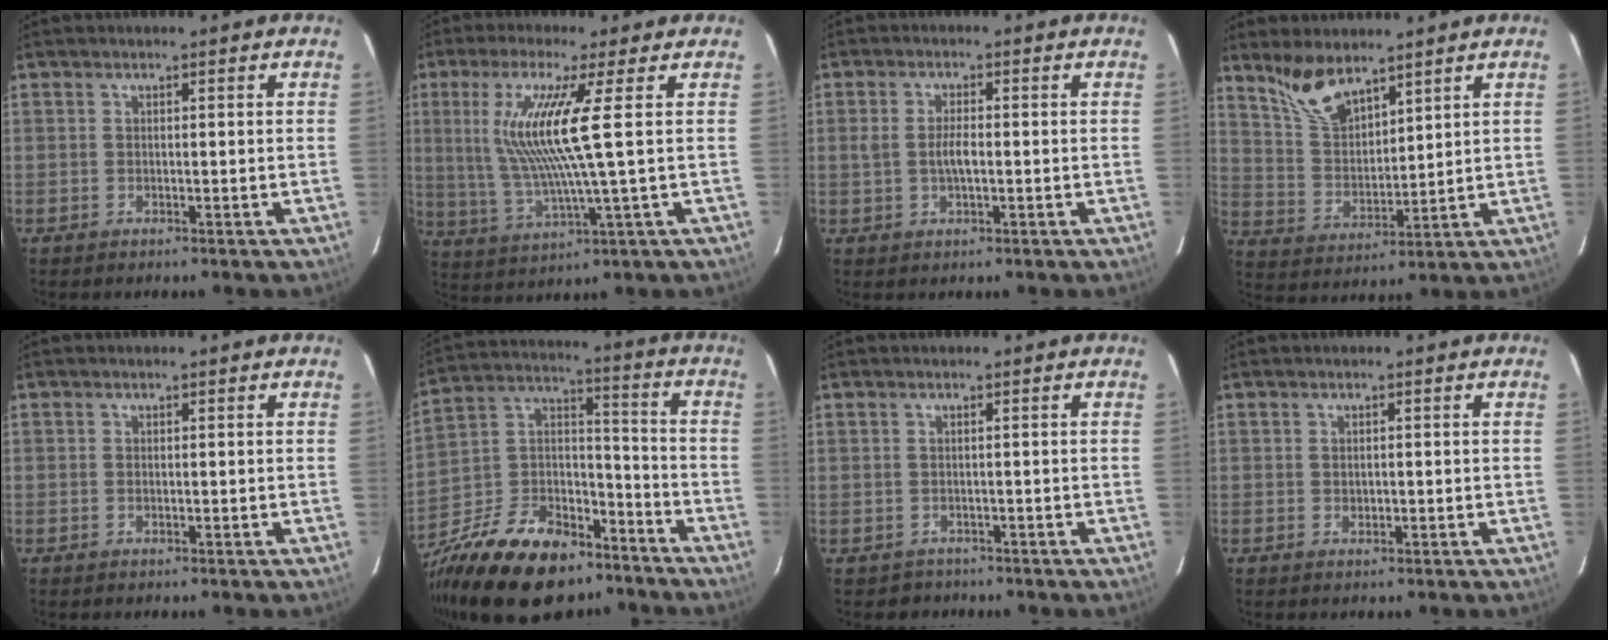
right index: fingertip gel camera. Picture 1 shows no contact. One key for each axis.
{"total": 12.0, "fx": 2.5, "fy": -0.9, "fz": 11.7, "tx": -0.227, "ty": -0.013, "tz": 0.060}
{"total": 3.3, "fx": -0.3, "fy": 1.4, "fz": 3.0, "tx": -0.057, "ty": 0.003, "tz": -0.003}
{"total": 9.3, "fx": 7.2, "fy": 3.5, "fz": 4.8, "tx": -0.092, "ty": 0.005, "tz": 0.153}
{"total": 0.0}
{"total": 25.9, "fx": -17.6, "fy": 13.7, "fz": 13.3, "tx": -0.288, "ty": 0.031, "tz": -0.278}
{"total": 2.0, "fx": -1.1, "fy": 1.7, "fz": -0.2, "tx": 0.002, "ty": 0.007, "tz": -0.012}
{"total": 0.9, "fx": 0.0, "fy": 0.8, "fz": 0.4, "tx": -0.006, "ty": 0.001, "tz": 0.001}